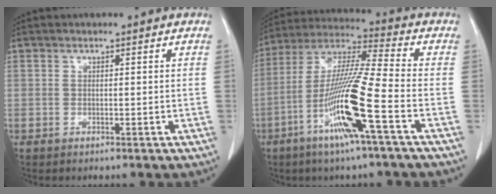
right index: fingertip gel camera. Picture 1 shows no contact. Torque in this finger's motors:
{"motor_torque": [2.13, 0.01, 0.41, 0.21]}